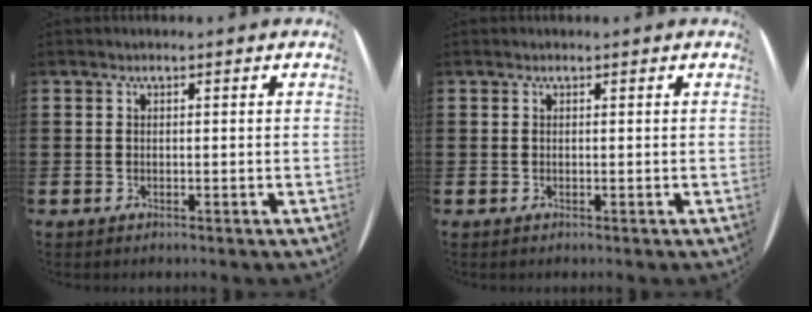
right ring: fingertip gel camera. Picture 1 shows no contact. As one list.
[{"total": 0.0}]